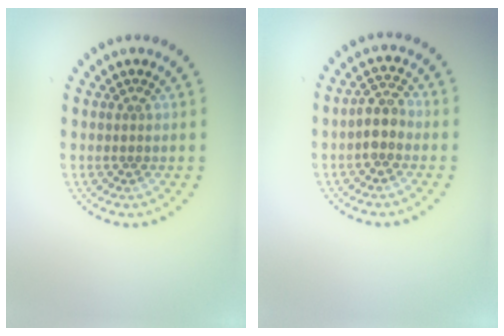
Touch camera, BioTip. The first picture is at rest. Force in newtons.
{"total": 2.4, "press": 2.1, "slide": 1.1}